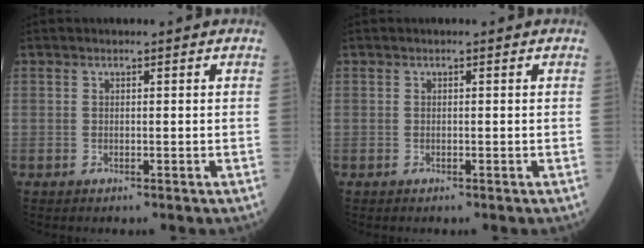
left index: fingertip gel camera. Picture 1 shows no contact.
{"total": 0.0}